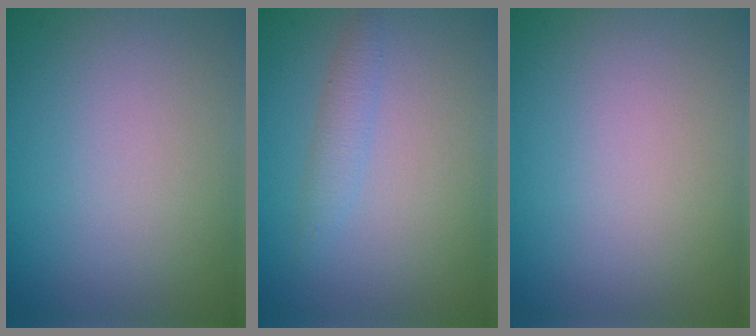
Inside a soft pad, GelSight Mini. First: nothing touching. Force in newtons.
{"total": 1.4, "press": 1.4, "slide": 0.0}
{"total": 0.0}